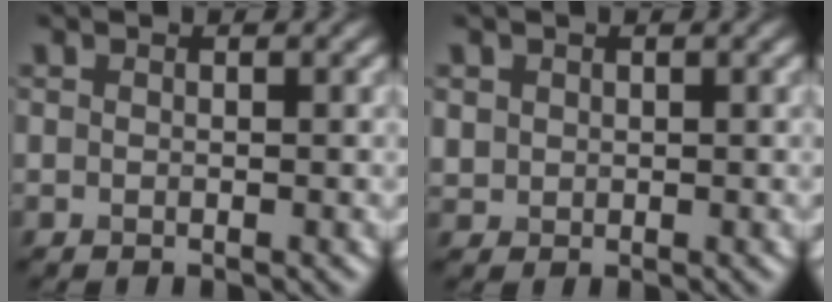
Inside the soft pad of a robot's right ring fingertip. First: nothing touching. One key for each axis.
{"total": 1.2, "fx": 0.4, "fy": 1.1, "fz": 0.1, "tx": 0.001, "ty": -0.005, "tz": 0.009}